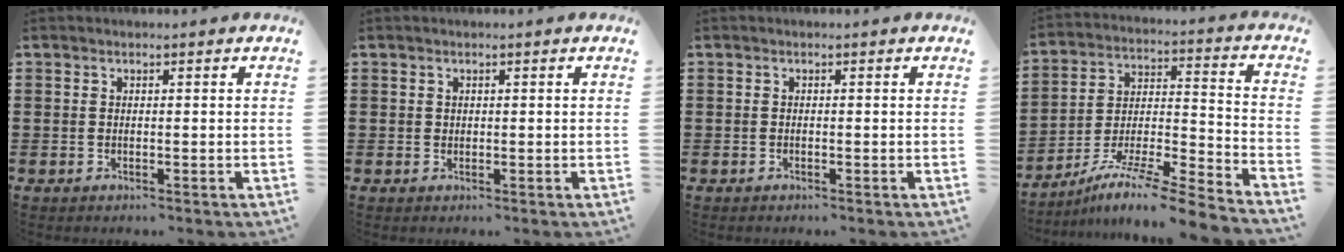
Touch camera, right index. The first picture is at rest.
{"total": 0.6, "force": [0.2, 0.5, 0.1], "torque": [-0.003, 0.004, 0.004]}
{"total": 0.0}
{"total": 9.3, "force": [-7.7, 0.1, 5.1], "torque": [-0.082, 0.000, -0.155]}